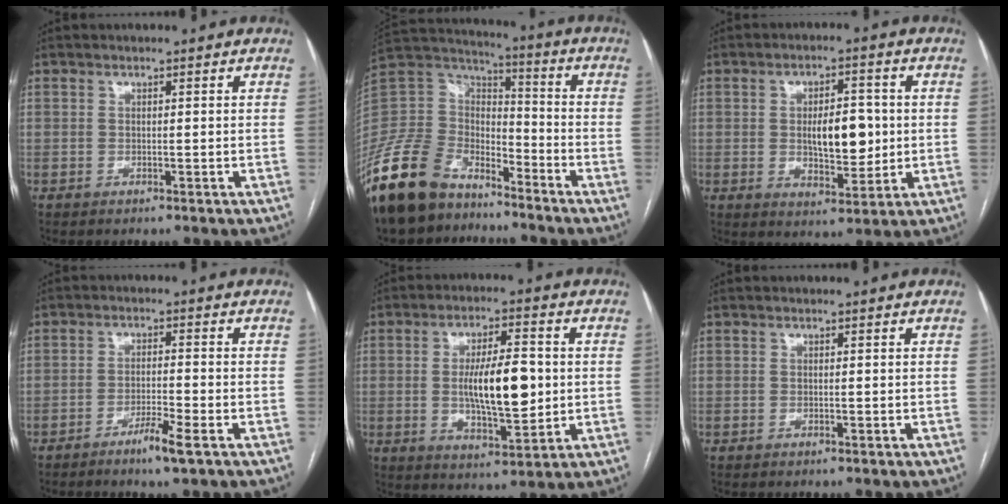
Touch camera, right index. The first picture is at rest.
{"total": 19.1, "force": [-14.2, 9.8, 8.2], "torque": [-0.186, 0.029, -0.266]}
{"total": 8.5, "force": [0.2, 3.6, 7.7], "torque": [-0.122, 0.002, 0.010]}
{"total": 4.4, "force": [-2.8, -0.2, 3.4], "torque": [-0.062, -0.006, -0.053]}
{"total": 11.3, "force": [0.0, 3.3, 10.8], "torque": [-0.188, 0.000, 0.002]}
{"total": 0.0}